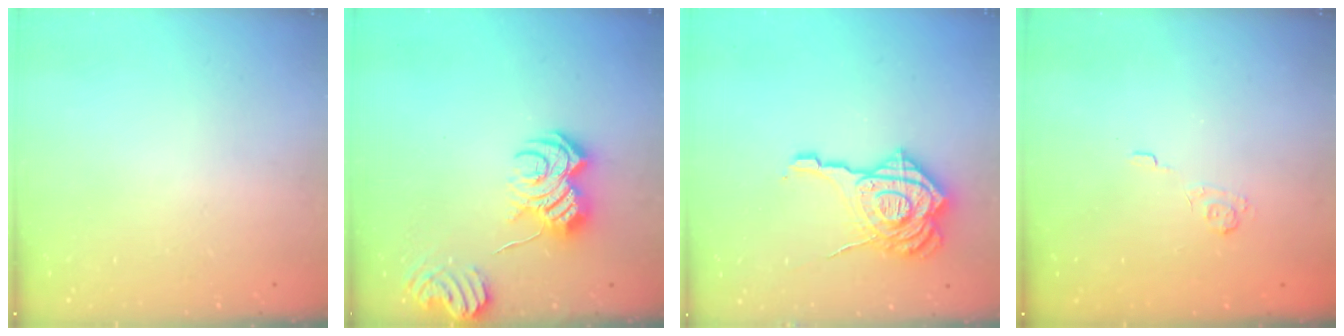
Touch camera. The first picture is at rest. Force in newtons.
{"total": 11.9, "press": 11.9, "slide": 0.7}
{"total": 18.9, "press": 18.8, "slide": 1.9}
{"total": 2.2, "press": 1.7, "slide": 1.4}